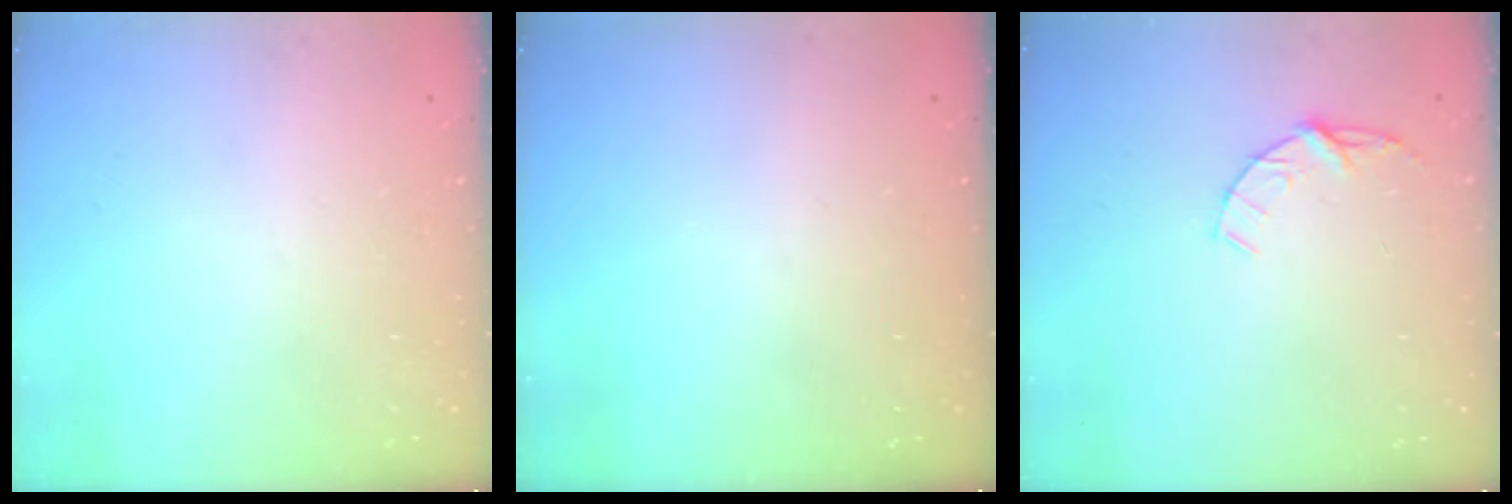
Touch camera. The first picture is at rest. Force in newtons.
{"total": 0.0}
{"total": 4.5, "press": 4.5, "slide": 0.5}